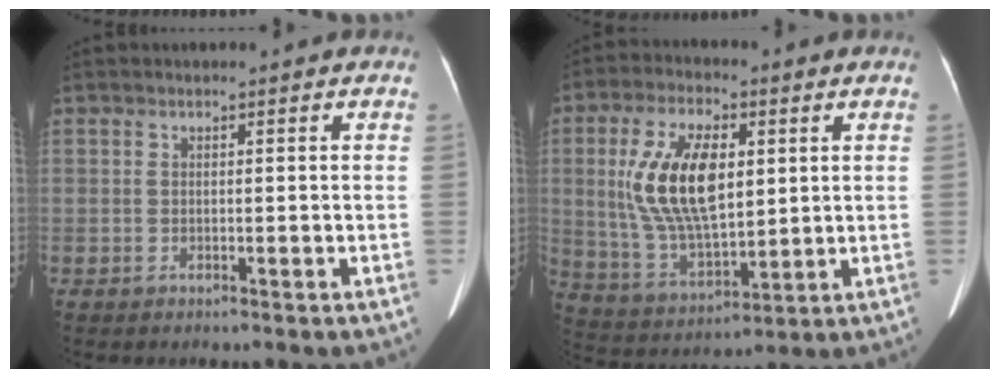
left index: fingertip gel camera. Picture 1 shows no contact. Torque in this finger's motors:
{"motor_torque": [1.85, -0.29, 1.05, 0.21]}